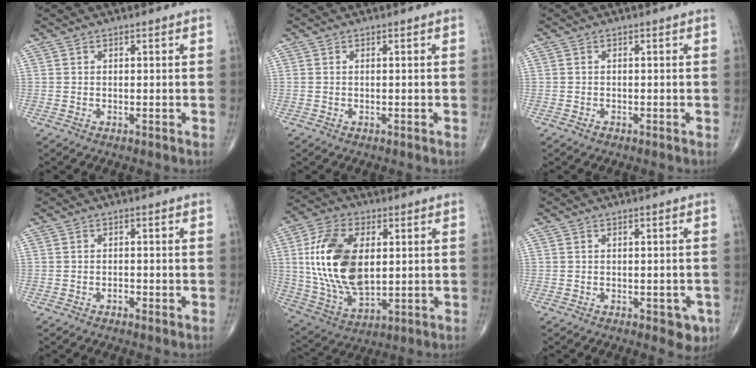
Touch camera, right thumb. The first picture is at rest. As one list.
[{"total": 0.0}, {"total": 0.6, "force": [-0.4, 0.4, 0.3], "torque": [-0.002, 0.001, -0.009]}, {"total": 1.1, "force": [-0.5, 0.5, 0.8], "torque": [-0.012, 0.002, -0.011]}, {"total": 19.4, "force": [2.7, 11.0, 15.8], "torque": [-0.305, -0.010, 0.055]}, {"total": 3.9, "force": [-1.6, 2.0, 3.0], "torque": [-0.015, -0.001, -0.016]}]